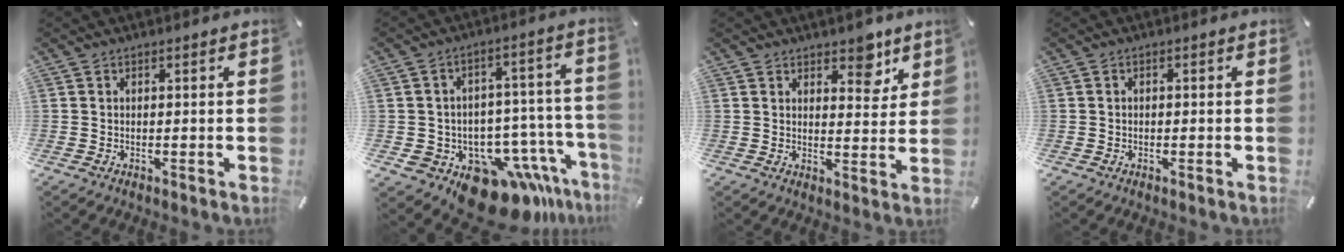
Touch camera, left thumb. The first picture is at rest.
{"total": 16.5, "force": [-11.1, 9.8, 7.3], "torque": [-0.073, 0.063, -0.171]}
{"total": 6.8, "force": [4.8, 3.9, 2.8], "torque": [-0.009, -0.035, 0.076]}
{"total": 0.6, "force": [-0.3, 0.4, 0.3], "torque": [-0.004, 0.000, -0.007]}